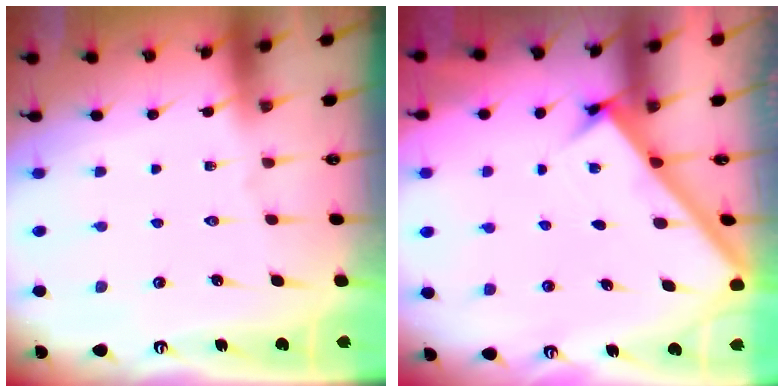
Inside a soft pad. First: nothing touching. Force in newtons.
{"total": 2.6, "press": 2.6, "slide": 0.3}